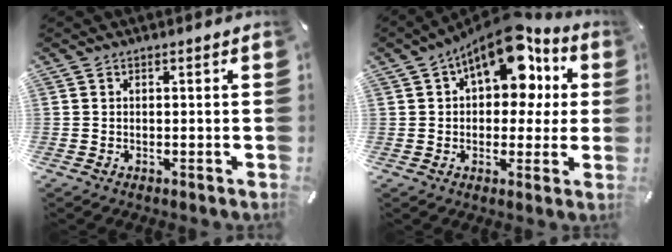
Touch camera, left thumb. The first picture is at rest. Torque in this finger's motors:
{"motor_torque": [0.41, 1.98, 2.53, -0.24, 0.26]}